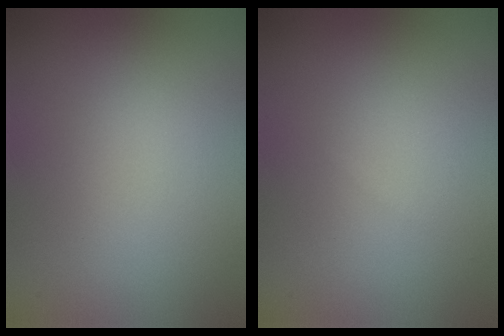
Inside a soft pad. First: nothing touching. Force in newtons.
{"total": 0.0}